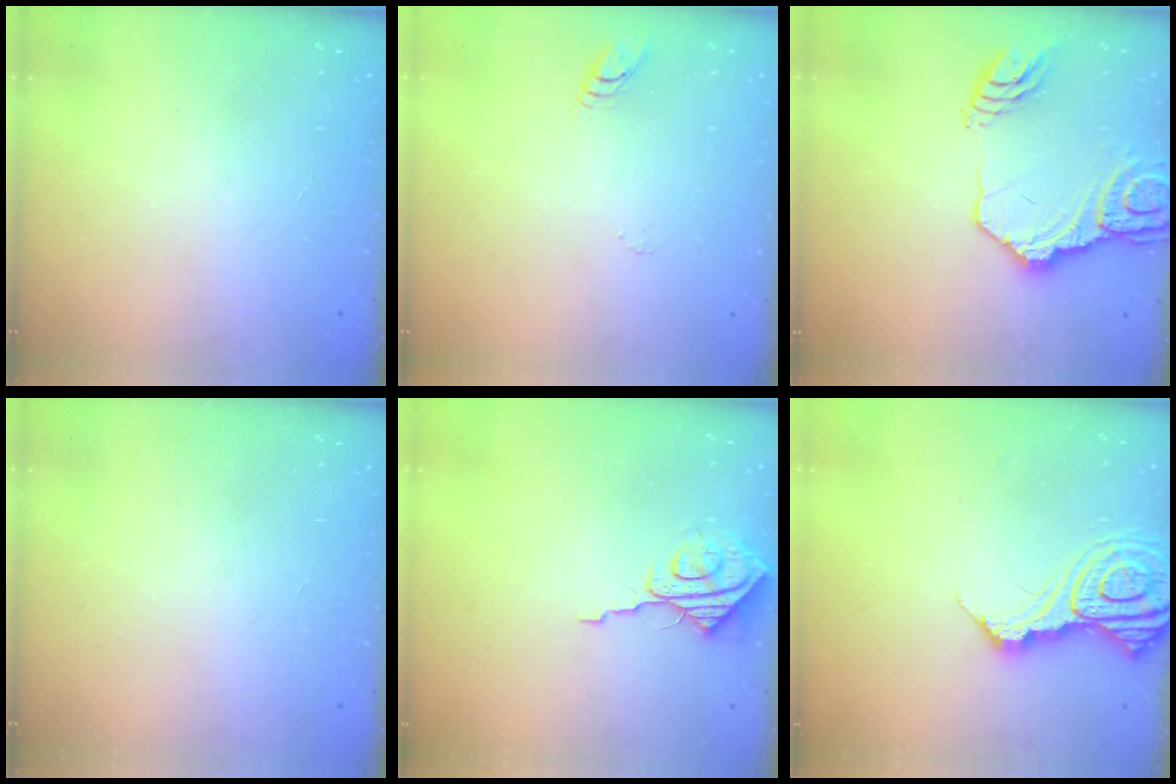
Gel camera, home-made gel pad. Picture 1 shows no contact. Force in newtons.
{"total": 3.2, "press": 3.2, "slide": 0.4}
{"total": 16.9, "press": 16.8, "slide": 1.7}
{"total": 0.0}
{"total": 8.8, "press": 8.8, "slide": 0.6}
{"total": 15.3, "press": 15.2, "slide": 1.6}